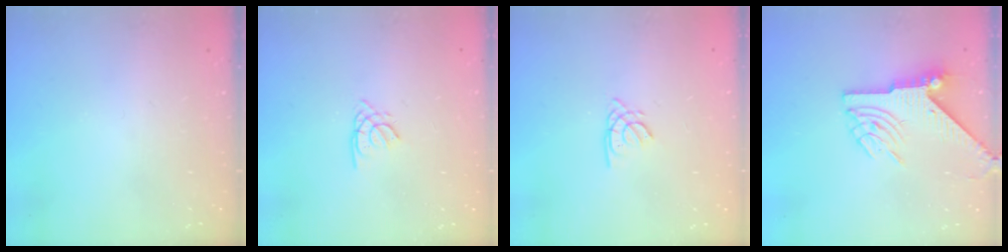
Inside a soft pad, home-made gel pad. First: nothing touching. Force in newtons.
{"total": 1.1, "press": 1.1, "slide": 0.3}
{"total": 1.5, "press": 1.5, "slide": 0.1}
{"total": 7.9, "press": 7.9, "slide": 1.0}